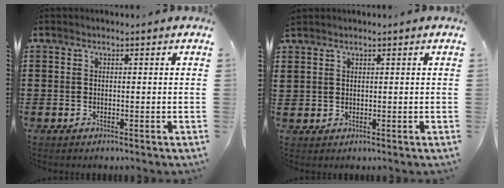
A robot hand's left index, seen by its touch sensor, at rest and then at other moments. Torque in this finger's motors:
{"motor_torque": [0.43, -0.27, 0.57, 0.17]}